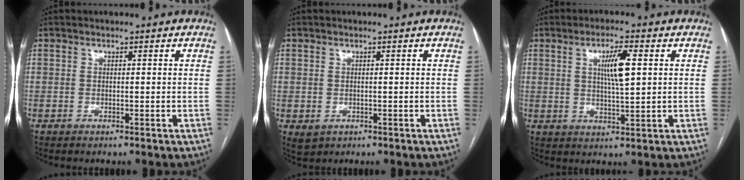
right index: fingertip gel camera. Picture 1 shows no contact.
{"total": 3.4, "force": [-1.0, 2.9, 1.4], "torque": [-0.020, -0.001, 0.002]}
{"total": 6.2, "force": [1.6, 0.8, 5.9], "torque": [-0.107, 0.000, 0.028]}